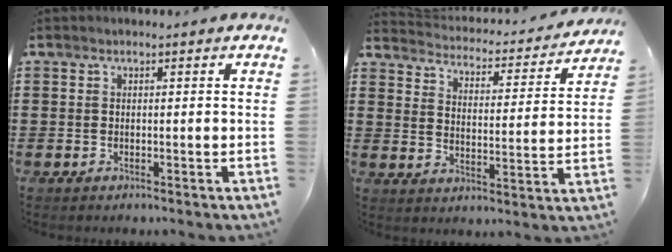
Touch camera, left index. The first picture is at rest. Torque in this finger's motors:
{"motor_torque": [-0.79, 0.72, 0.00, 0.00]}